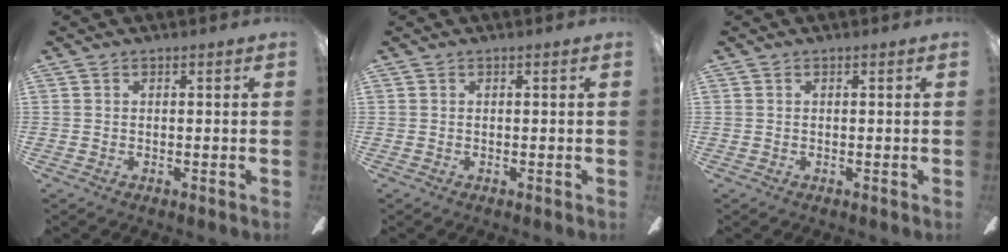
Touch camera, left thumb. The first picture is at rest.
{"total": 0.0}
{"total": 0.0}